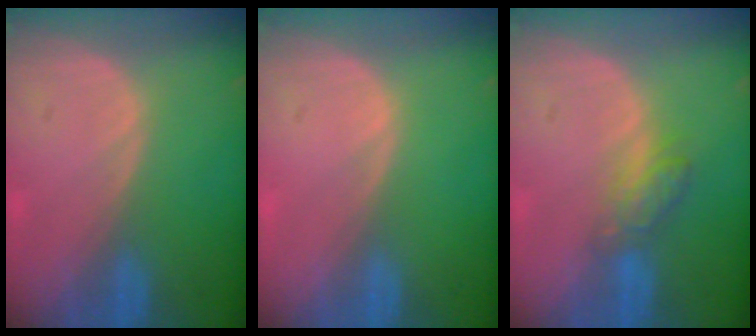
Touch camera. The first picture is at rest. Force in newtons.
{"total": 0.0}
{"total": 4.2, "press": 4.1, "slide": 0.7}